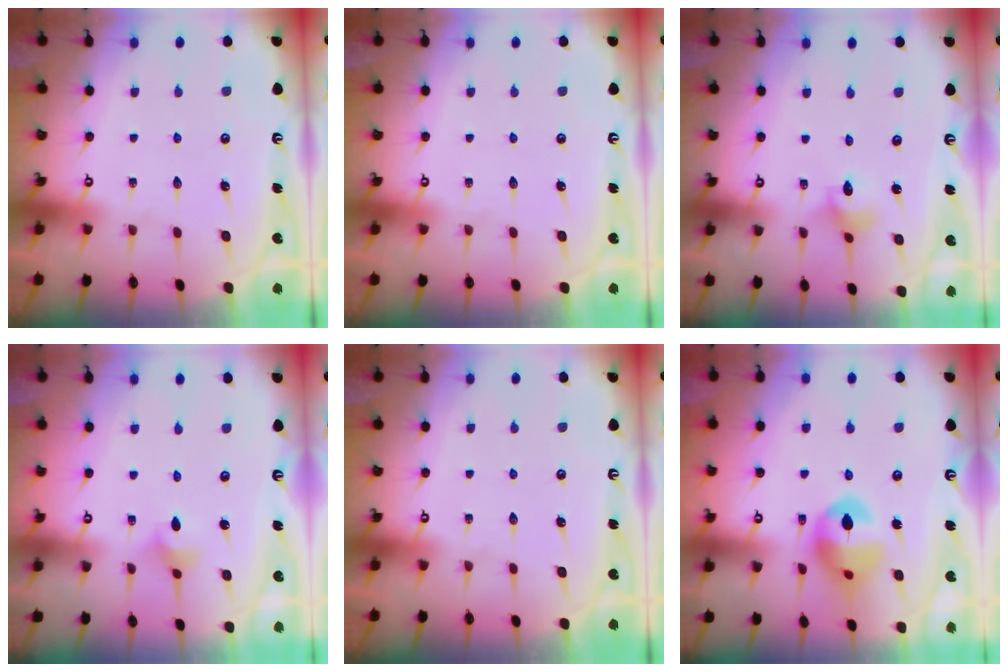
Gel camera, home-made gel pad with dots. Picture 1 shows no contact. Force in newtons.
{"total": 0.0}
{"total": 4.2, "press": 4.2, "slide": 0.4}
{"total": 3.3, "press": 3.2, "slide": 0.6}
{"total": 0.0}
{"total": 13.9, "press": 13.8, "slide": 1.4}